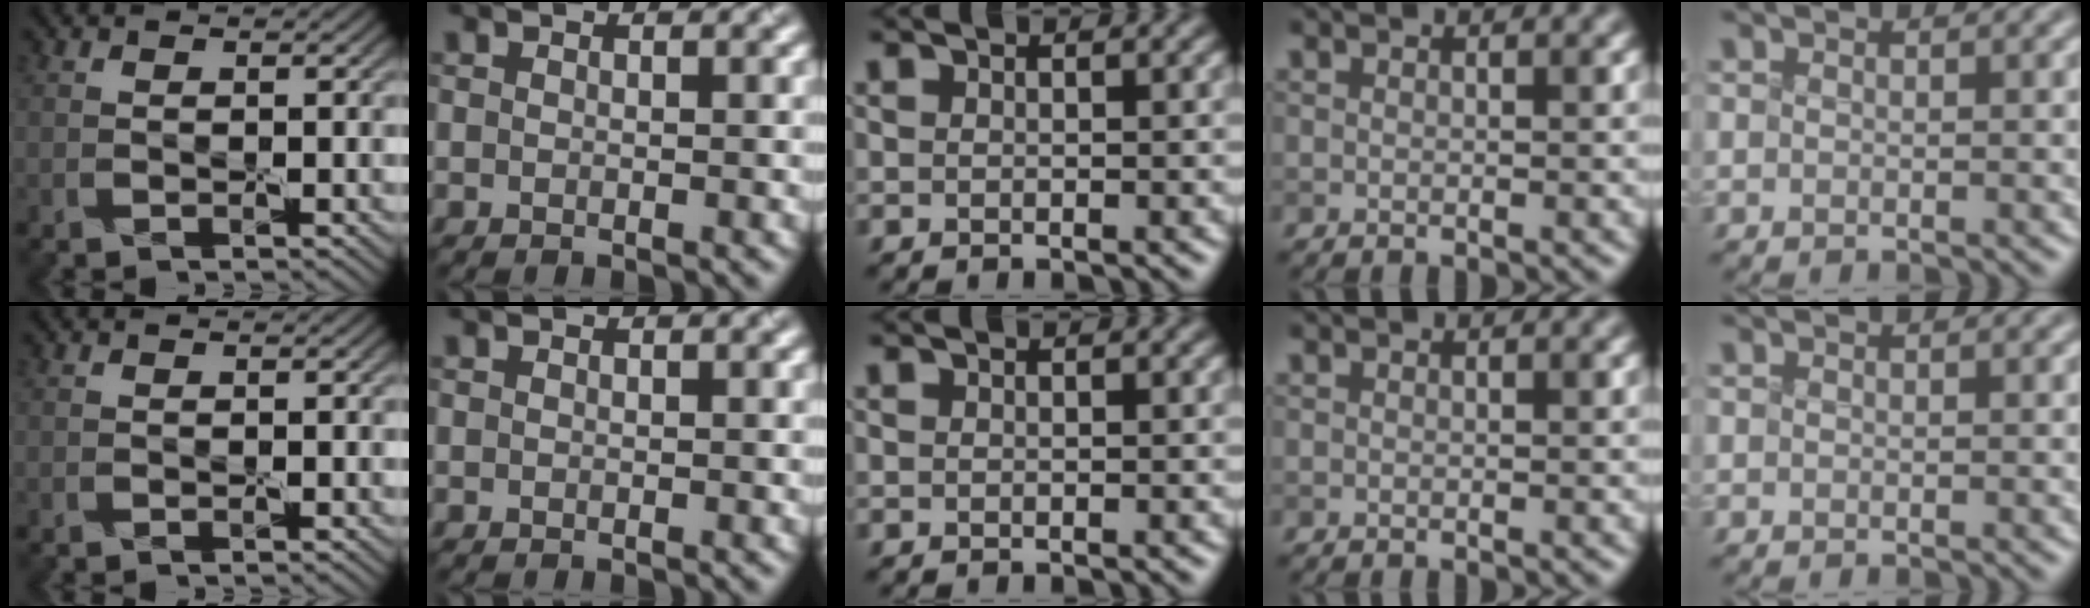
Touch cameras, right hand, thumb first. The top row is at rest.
{}